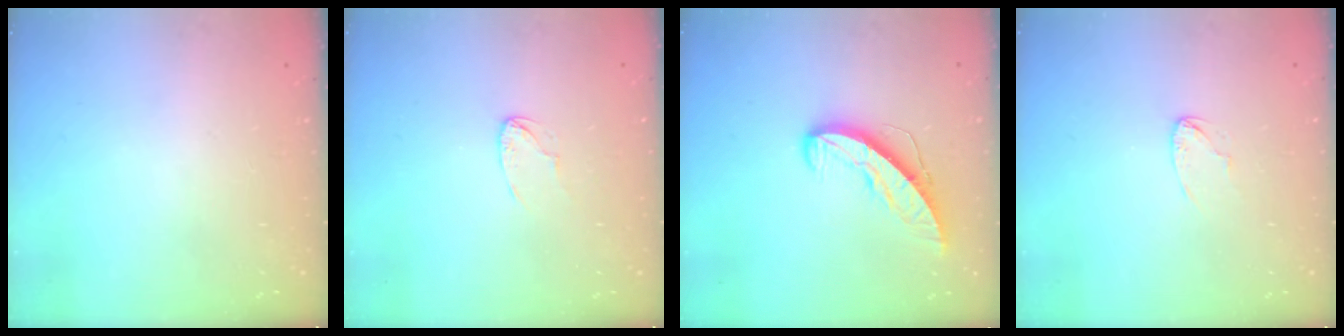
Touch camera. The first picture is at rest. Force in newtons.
{"total": 3.4, "press": 3.4, "slide": 0.2}
{"total": 8.2, "press": 8.2, "slide": 0.4}
{"total": 2.5, "press": 2.5, "slide": 0.2}